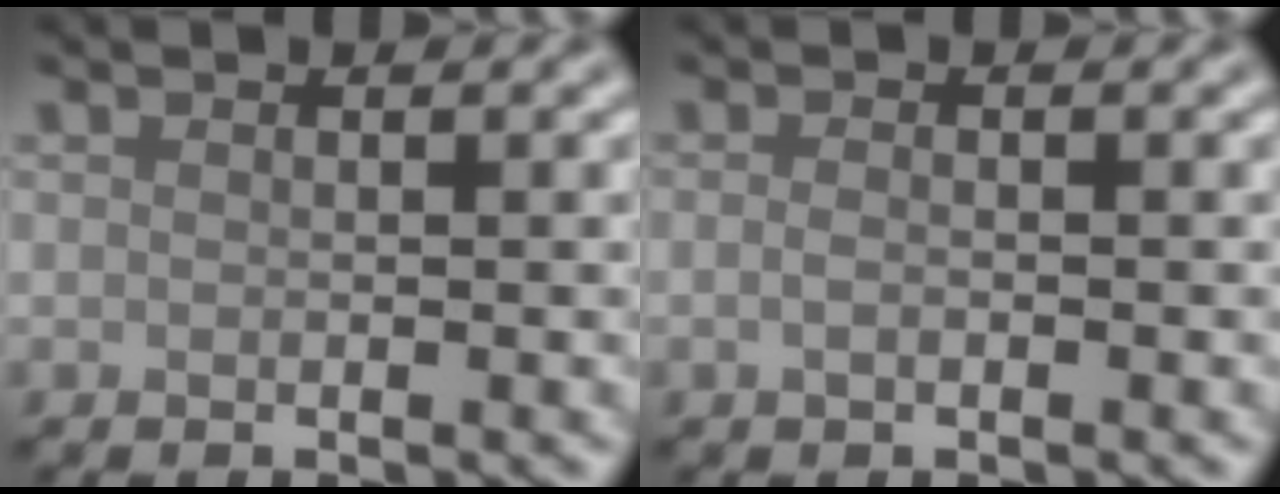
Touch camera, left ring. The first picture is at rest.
{"total": 1.0, "force": [-0.3, 0.5, 0.8], "torque": [-0.020, -0.002, -0.007]}